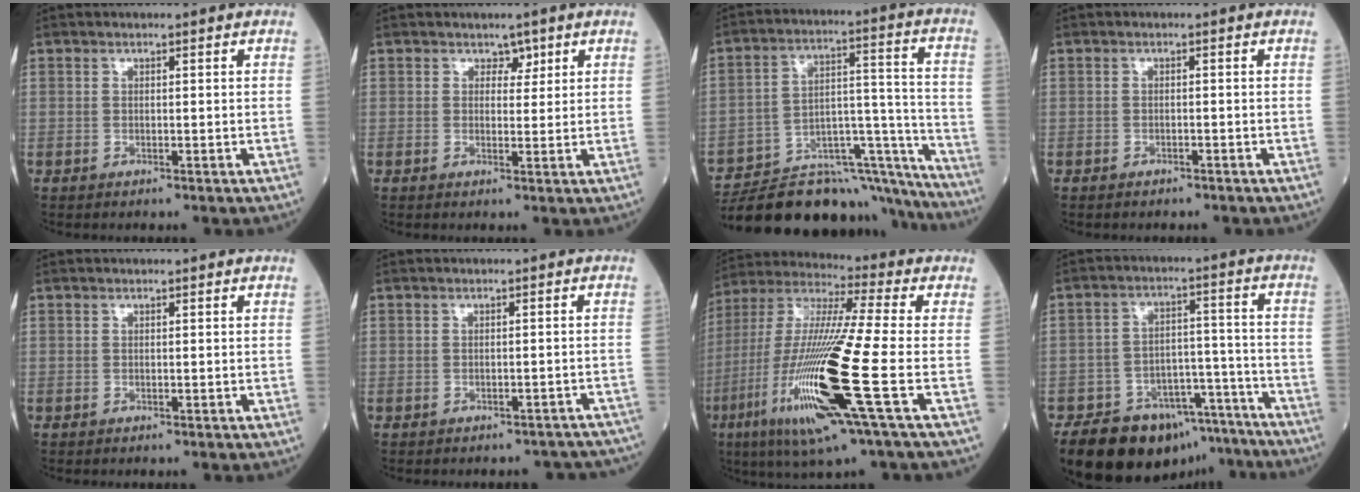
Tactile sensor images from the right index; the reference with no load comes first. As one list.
[{"total": 2.7, "force": [1.5, 1.8, 1.4], "torque": [-0.030, 0.010, 0.028]}, {"total": 28.5, "force": [-25.4, 6.1, 11.4], "torque": [-0.133, 0.013, -0.370]}, {"total": 3.3, "force": [-2.6, 1.5, 1.3], "torque": [-0.030, -0.003, -0.028]}, {"total": 0.0}, {"total": 8.6, "force": [-7.2, 4.3, 1.6], "torque": [-0.009, 0.029, -0.074]}, {"total": 23.2, "force": [-6.8, 1.3, 22.1], "torque": [-0.490, -0.037, -0.133]}, {"total": 19.5, "force": [-15.4, 9.0, 8.0], "torque": [-0.131, 0.028, -0.227]}]